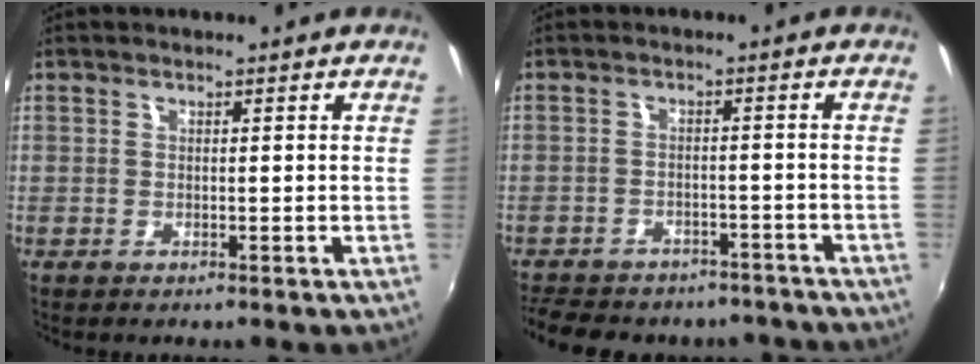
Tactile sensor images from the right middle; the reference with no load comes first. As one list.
[{"total": 16.7, "force": [-13.8, 7.1, 6.0], "torque": [-0.146, 0.006, -0.177]}]